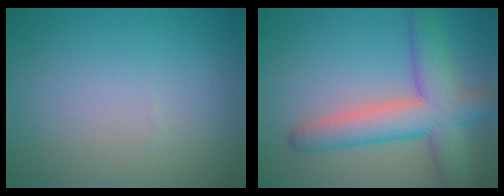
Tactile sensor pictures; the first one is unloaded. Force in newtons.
{"total": 6.8, "press": 6.8, "slide": 0.2}